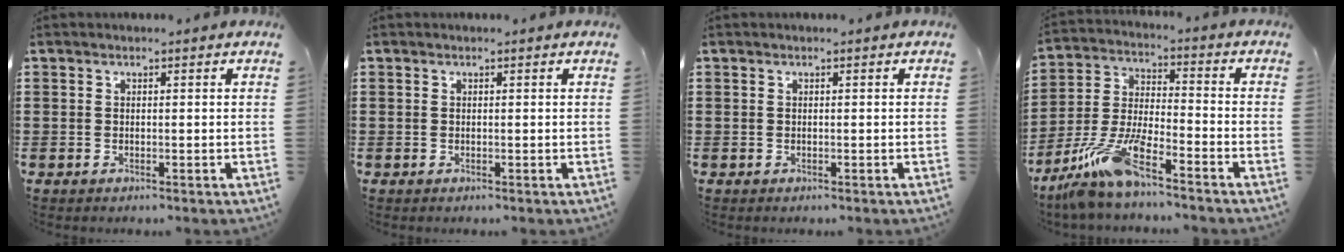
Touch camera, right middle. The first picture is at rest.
{"total": 0.0}
{"total": 0.0}
{"total": 10.1, "force": [-7.8, 1.0, 6.3], "torque": [-0.148, -0.008, -0.160]}